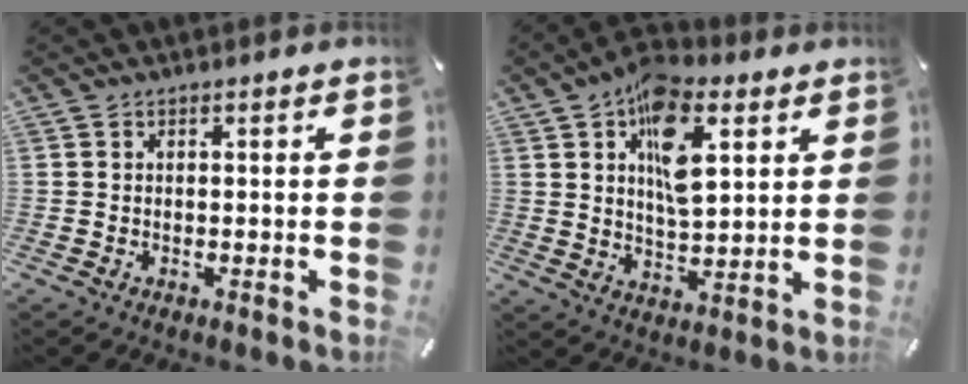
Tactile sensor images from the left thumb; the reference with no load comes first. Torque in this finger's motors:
{"motor_torque": [2.38, 2.63, 1.53, -0.93, 0.53]}